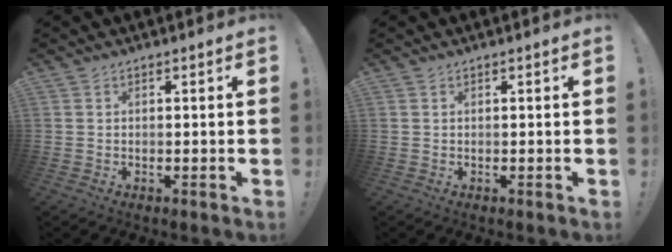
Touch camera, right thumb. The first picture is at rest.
{"total": 0.0}